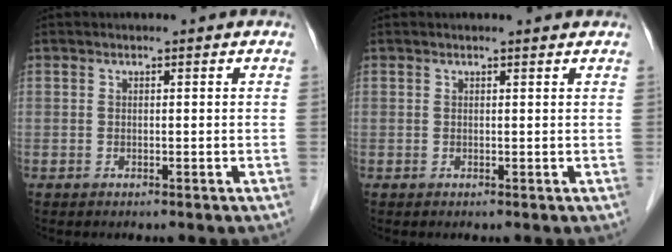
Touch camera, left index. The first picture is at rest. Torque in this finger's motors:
{"motor_torque": [0.29, -0.30, 0.05, 0.00]}